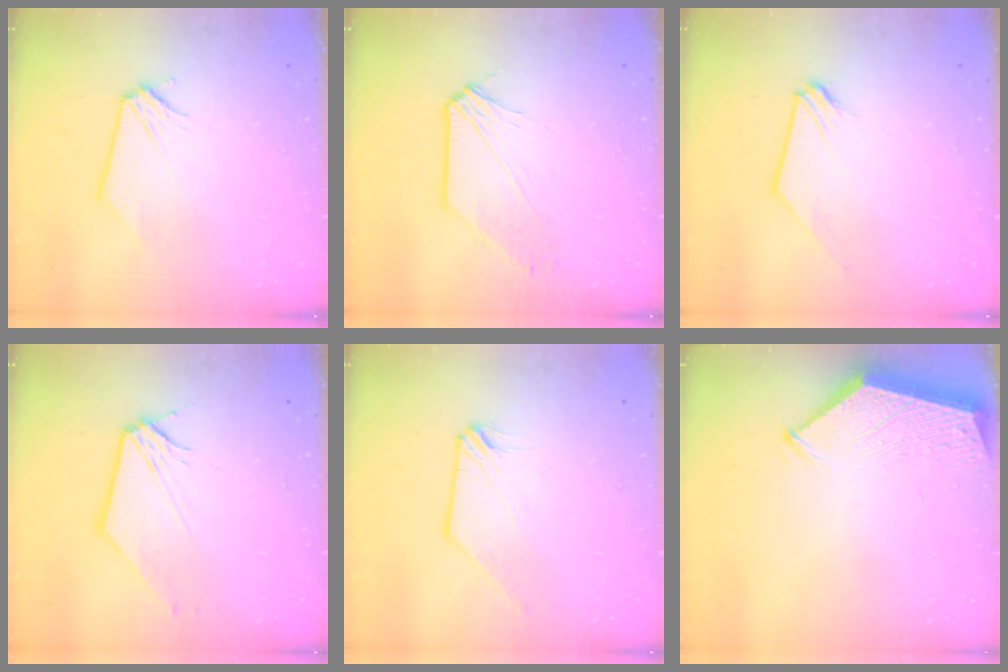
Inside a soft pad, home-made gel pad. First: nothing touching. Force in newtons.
{"total": 4.1, "press": 4.0, "slide": 0.6}
{"total": 0.9, "press": 0.9, "slide": 0.1}
{"total": 1.8, "press": 1.8, "slide": 0.3}
{"total": 0.9, "press": 0.9, "slide": 0.1}
{"total": 3.3, "press": 3.3, "slide": 0.5}